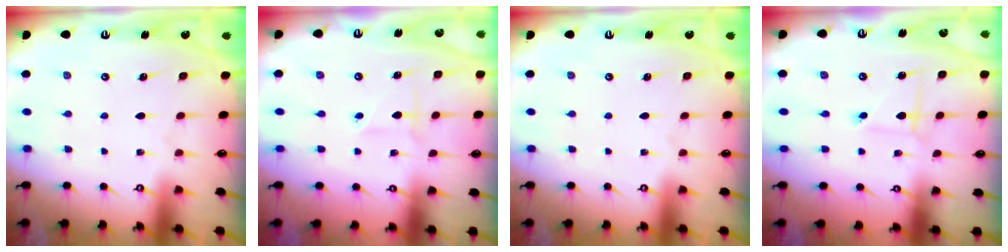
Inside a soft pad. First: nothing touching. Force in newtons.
{"total": 2.2, "press": 2.2, "slide": 0.1}
{"total": 0.0}
{"total": 1.3, "press": 1.3, "slide": 0.1}